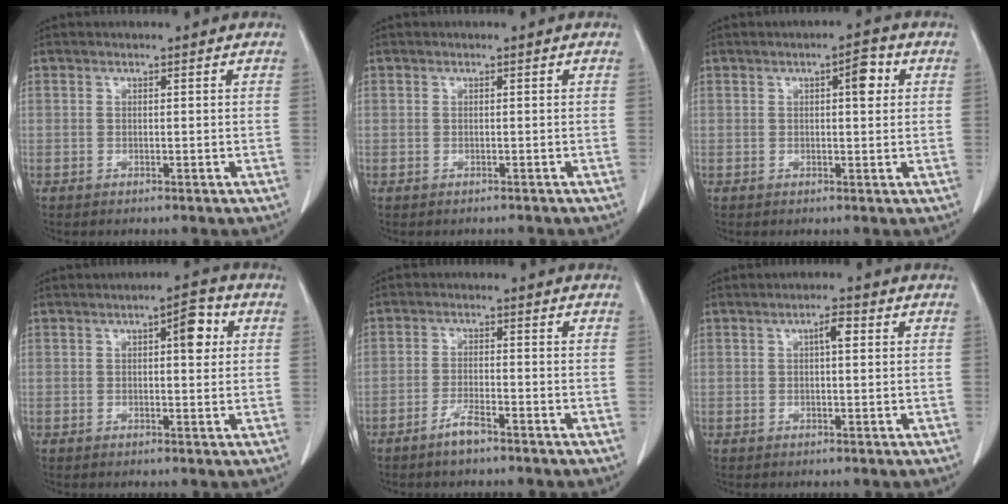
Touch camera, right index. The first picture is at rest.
{"total": 0.9, "force": [-0.7, 0.6, -0.1], "torque": [-0.004, 0.004, -0.009]}
{"total": 3.5, "force": [1.0, 1.0, 3.2], "torque": [-0.046, 0.007, 0.012]}
{"total": 4.5, "force": [1.3, 1.4, 4.1], "torque": [-0.056, 0.010, 0.014]}
{"total": 3.3, "force": [-2.5, 0.5, 2.1], "torque": [-0.041, -0.001, -0.048]}
{"total": 2.5, "force": [0.6, 0.6, 2.3], "torque": [-0.040, 0.005, 0.009]}